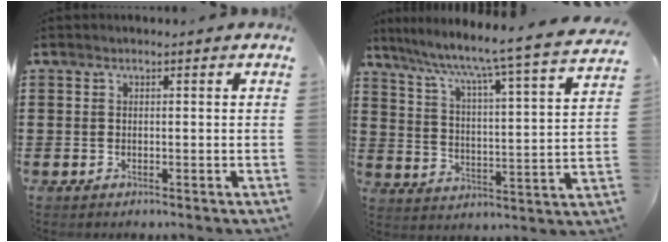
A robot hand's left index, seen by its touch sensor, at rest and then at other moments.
{"total": 5.8, "force": [4.8, -0.9, 3.1], "torque": [-0.075, -0.056, 0.064]}